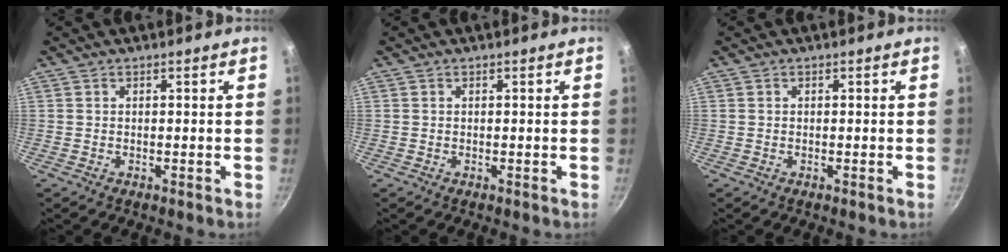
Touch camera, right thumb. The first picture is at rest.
{"total": 0.0}
{"total": 0.0}